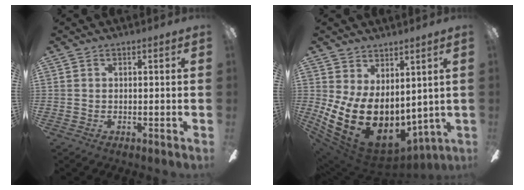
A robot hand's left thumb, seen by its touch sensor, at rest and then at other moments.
{"total": 16.7, "force": [-1.2, 10.1, 13.3], "torque": [-0.285, -0.005, -0.003]}